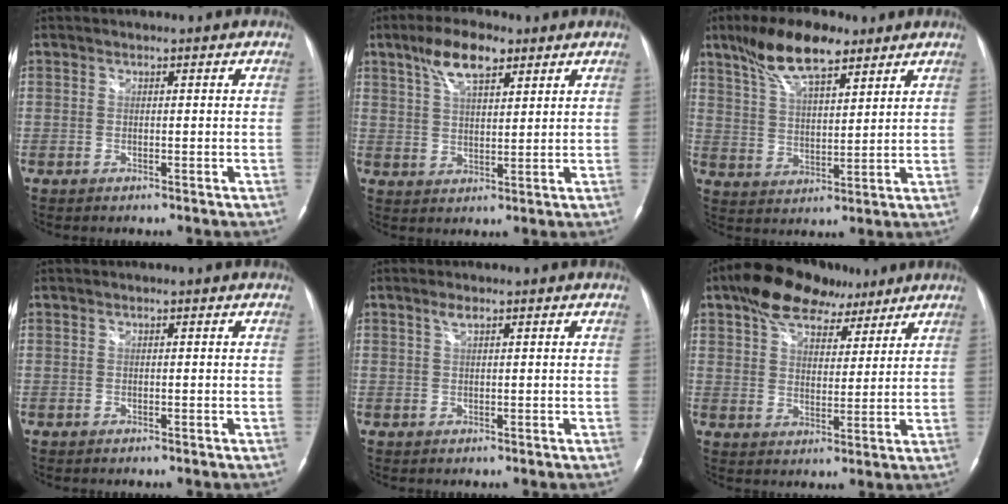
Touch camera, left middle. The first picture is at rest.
{"total": 7.7, "force": [4.7, 2.7, 5.5], "torque": [-0.110, 0.014, 0.088]}
{"total": 11.3, "force": [7.8, 3.5, 7.3], "torque": [-0.140, 0.015, 0.145]}
{"total": 0.0}
{"total": 1.2, "force": [0.8, 0.3, 0.9], "torque": [-0.019, 0.005, 0.016]}
{"total": 12.5, "force": [8.5, 6.4, 6.6], "torque": [-0.108, 0.034, 0.143]}